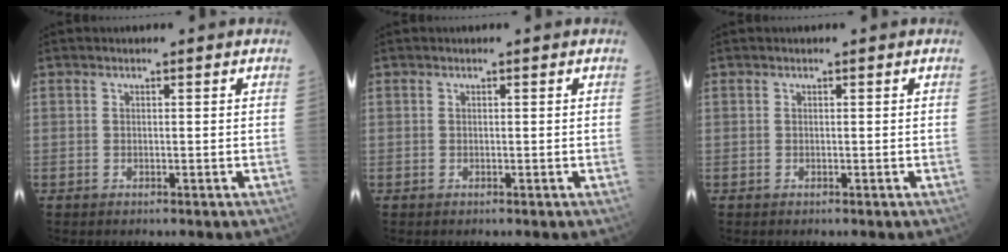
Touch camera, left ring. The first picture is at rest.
{"total": 0.0}
{"total": 0.0}